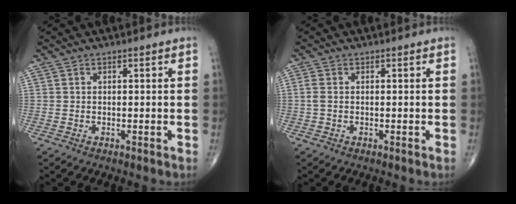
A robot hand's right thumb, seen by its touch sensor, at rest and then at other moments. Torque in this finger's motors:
{"motor_torque": [-0.08, -0.10, 0.01, 0.06, 0.08]}